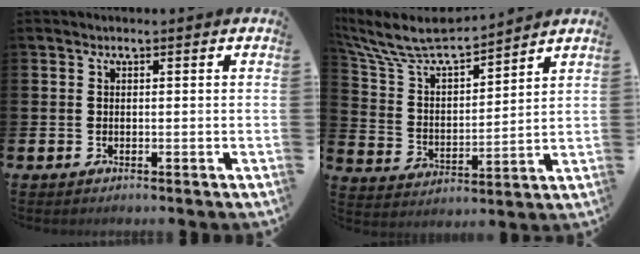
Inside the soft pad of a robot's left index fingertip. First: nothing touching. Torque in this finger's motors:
{"motor_torque": [0.41, -0.51, 0.34, 0.18]}